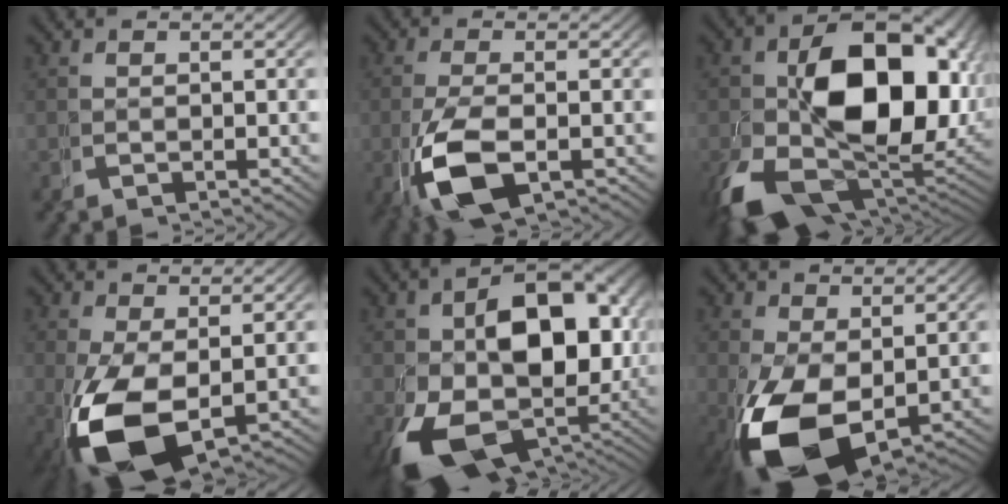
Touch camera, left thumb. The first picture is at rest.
{"total": 6.5, "force": [-2.0, 3.5, 5.0], "torque": [-0.126, -0.023, -0.015]}
{"total": 21.4, "force": [-3.1, 14.1, 15.8], "torque": [-0.286, -0.078, -0.012]}
{"total": 8.1, "force": [-1.8, 4.4, 6.5], "torque": [-0.139, -0.033, -0.007]}
{"total": 17.8, "force": [-3.6, 11.9, 12.7], "torque": [-0.242, -0.077, -0.013]}
{"total": 8.6, "force": [-2.4, 5.0, 6.5], "torque": [-0.138, -0.037, -0.015]}